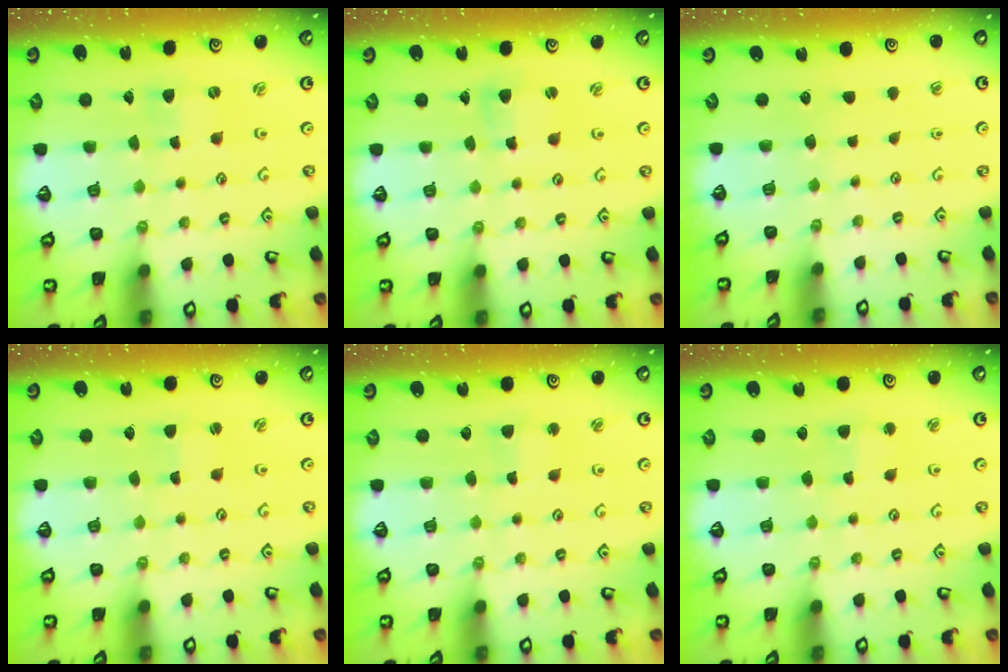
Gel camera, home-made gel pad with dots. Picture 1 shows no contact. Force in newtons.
{"total": 2.8, "press": 2.8, "slide": 0.3}
{"total": 0.0}
{"total": 0.0}
{"total": 2.5, "press": 2.5, "slide": 0.5}
{"total": 2.4, "press": 2.4, "slide": 0.3}